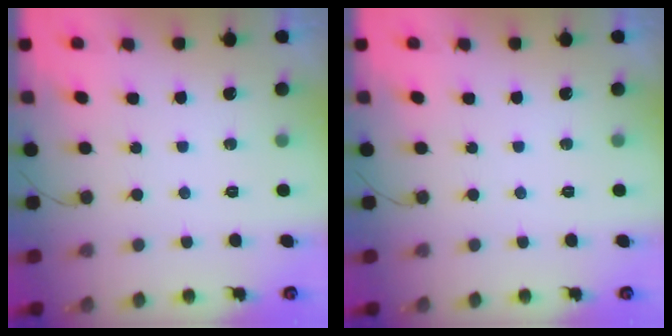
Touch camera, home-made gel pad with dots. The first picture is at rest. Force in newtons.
{"total": 0.0}